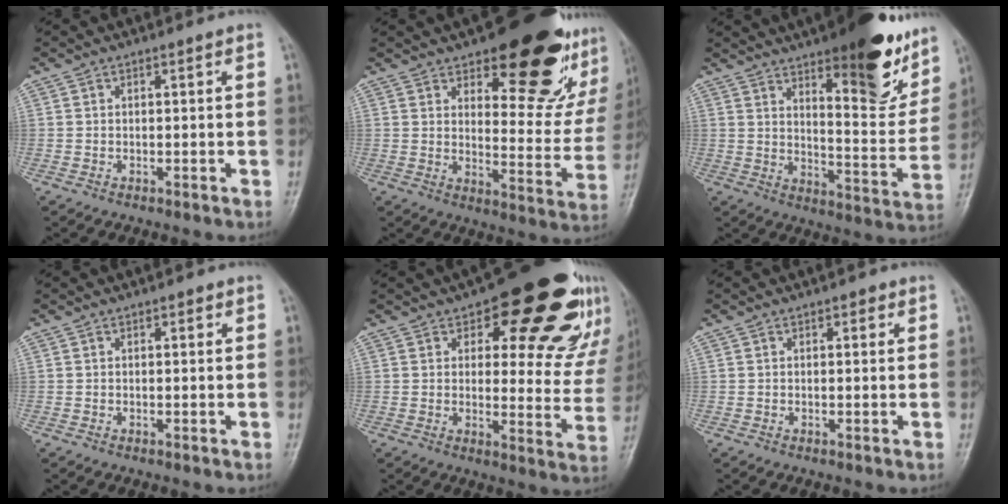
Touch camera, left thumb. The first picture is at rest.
{"total": 21.4, "force": [13.6, 8.5, 14.1], "torque": [-0.138, -0.090, 0.178]}
{"total": 21.6, "force": [13.8, 6.6, 15.2], "torque": [-0.165, -0.072, 0.199]}
{"total": 0.9, "force": [0.5, 0.5, 0.6], "torque": [-0.001, 0.000, 0.004]}
{"total": 21.4, "force": [12.4, 9.3, 14.8], "torque": [-0.130, -0.051, 0.150]}
{"total": 1.4, "force": [0.7, 0.8, 0.9], "torque": [-0.002, 0.000, 0.006]}